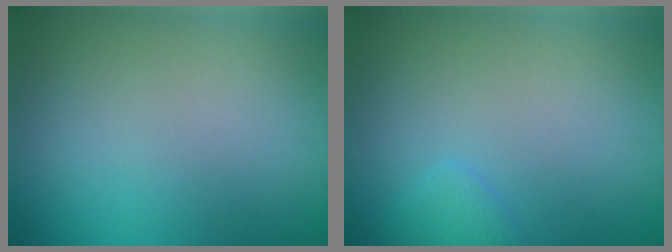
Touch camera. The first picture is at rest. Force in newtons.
{"total": 1.1, "press": 1.1, "slide": 0.0}